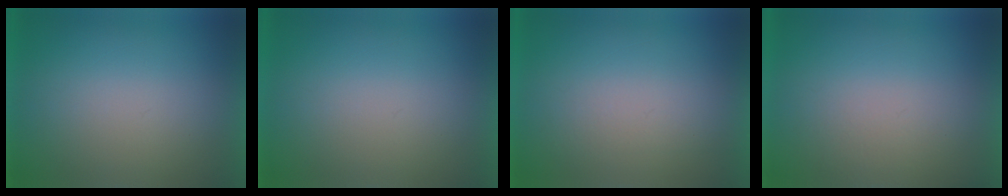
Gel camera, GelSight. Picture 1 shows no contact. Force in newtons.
{"total": 0.0}
{"total": 1.3}
{"total": 1.9}